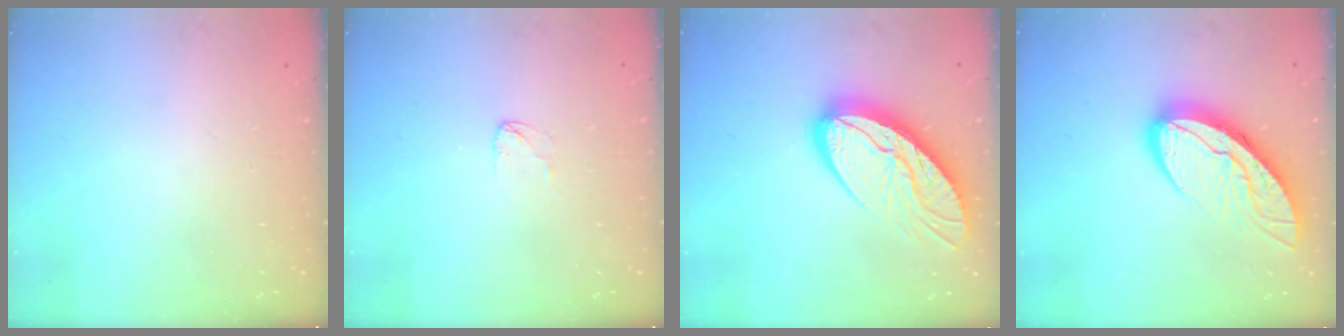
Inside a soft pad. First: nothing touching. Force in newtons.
{"total": 2.5, "press": 2.5, "slide": 0.1}
{"total": 15.5, "press": 15.4, "slide": 1.6}
{"total": 18.9, "press": 18.8, "slide": 1.9}